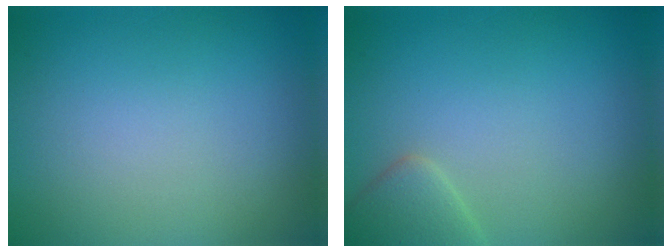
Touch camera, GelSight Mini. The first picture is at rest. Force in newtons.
{"total": 2.3, "press": 2.3, "slide": 0.2}